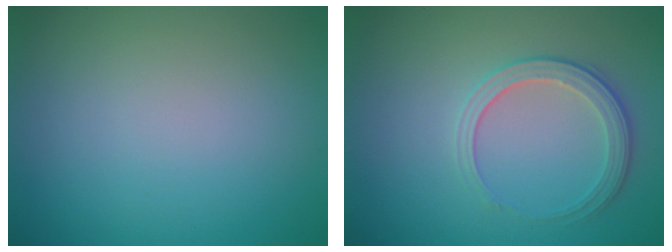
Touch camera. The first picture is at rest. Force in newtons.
{"total": 2.7, "press": 2.5, "slide": 1.2}